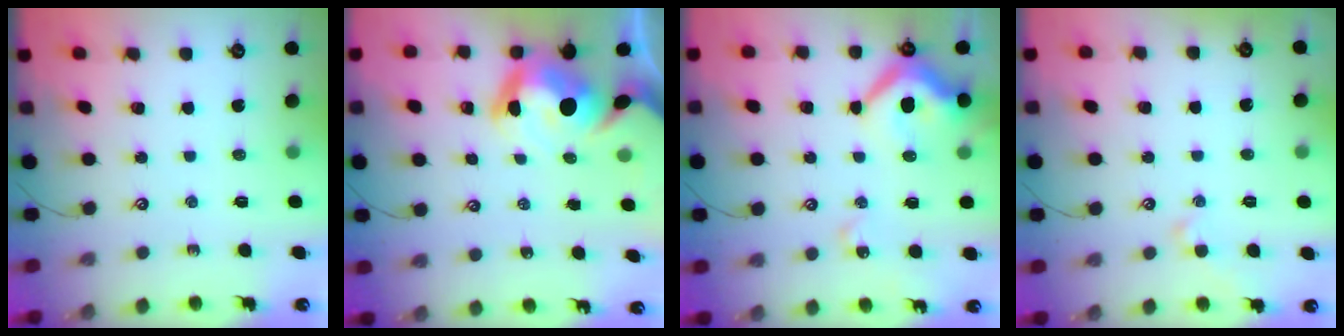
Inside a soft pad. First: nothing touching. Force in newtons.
{"total": 12.9, "press": 12.8, "slide": 1.1}
{"total": 12.4, "press": 12.3, "slide": 1.4}
{"total": 1.1, "press": 1.0, "slide": 0.3}